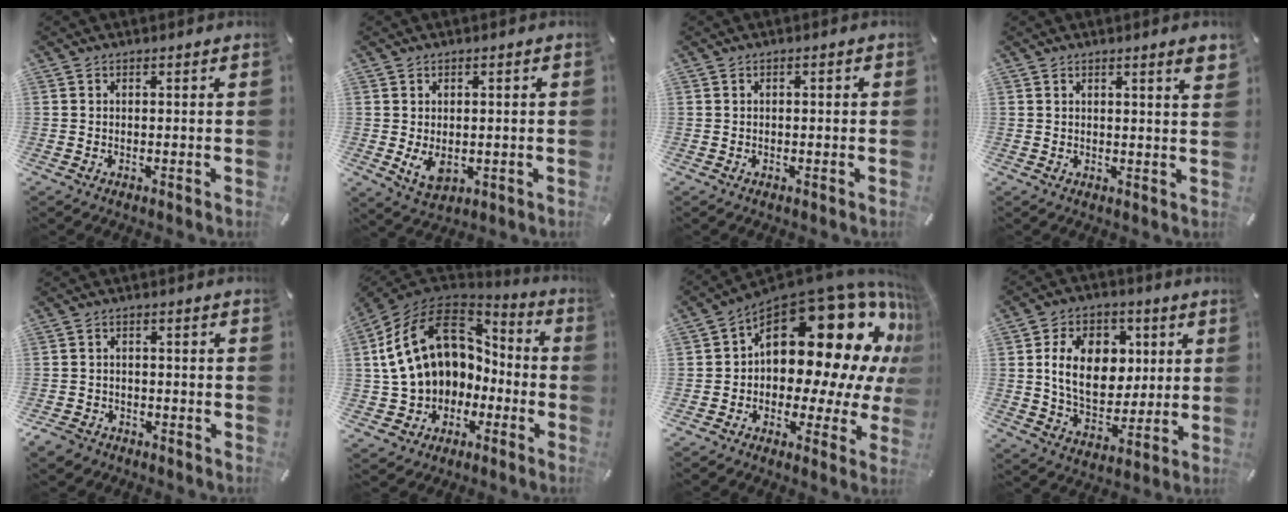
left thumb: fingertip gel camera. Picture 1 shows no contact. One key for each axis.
{"total": 5.0, "fx": -0.6, "fy": 3.3, "fz": 3.7, "tx": -0.076, "ty": -0.011, "tz": -0.017}
{"total": 0.8, "fx": -0.2, "fy": 0.3, "fz": 0.7, "tx": -0.012, "ty": 0.001, "tz": -0.005}
{"total": 3.7, "fx": 2.0, "fy": 0.2, "fz": 3.1, "tx": -0.055, "ty": -0.006, "tz": 0.033}
{"total": 4.0, "fx": -2.9, "fy": 2.6, "fz": 1.0, "tx": -0.027, "ty": 0.013, "tz": -0.058}
{"total": 18.6, "fx": 2.6, "fy": 14.7, "fz": 11.1, "tx": -0.227, "ty": 0.002, "tz": 0.055}
{"total": 26.4, "fx": 8.5, "fy": 14.4, "fz": 20.3, "tx": -0.285, "ty": -0.079, "tz": 0.157}
{"total": 15.1, "fx": 2.7, "fy": 11.1, "fz": 9.9, "tx": -0.175, "ty": 0.008, "tz": 0.047}